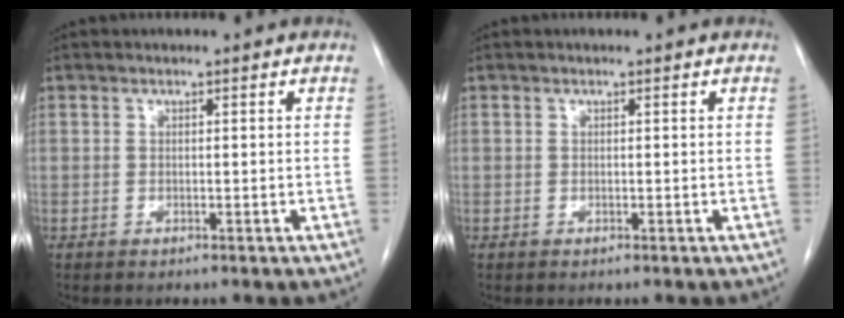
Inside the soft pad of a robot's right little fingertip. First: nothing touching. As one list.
[{"total": 0.0}]